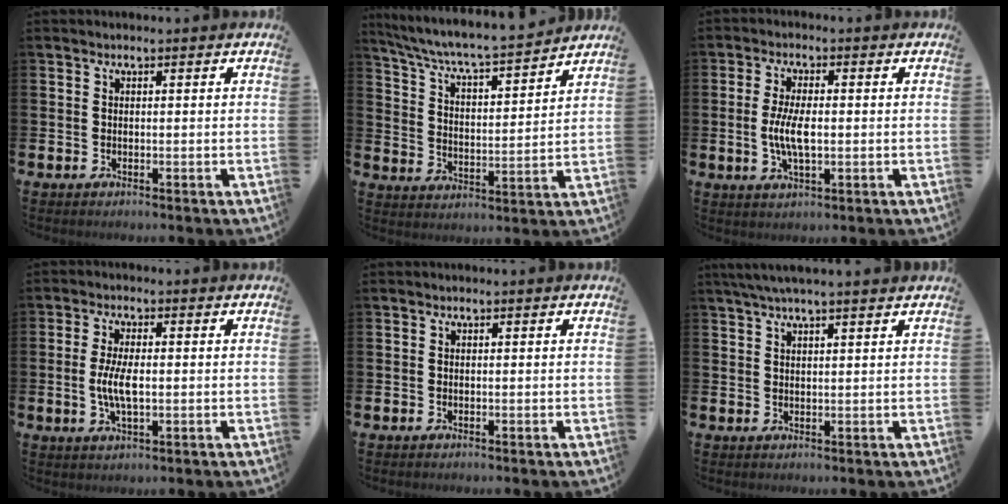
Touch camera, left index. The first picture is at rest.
{"total": 6.5, "force": [6.3, 0.1, 1.8], "torque": [-0.063, -0.057, 0.102]}
{"total": 5.4, "force": [-0.3, 2.1, 5.0], "torque": [-0.098, -0.003, -0.011]}
{"total": 5.1, "force": [-0.2, 2.0, 4.7], "torque": [-0.086, 0.000, -0.008]}
{"total": 0.0}
{"total": 3.8, "force": [3.3, 0.1, 2.0], "torque": [-0.041, -0.005, 0.059]}